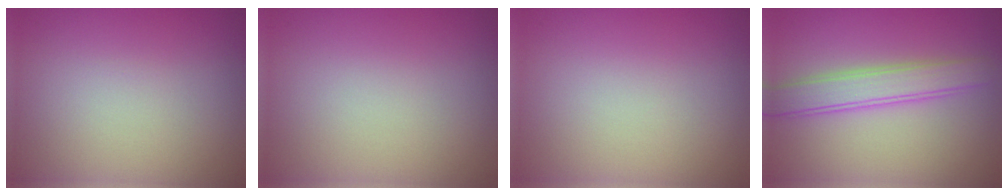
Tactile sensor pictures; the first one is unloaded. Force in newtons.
{"total": 0.0}
{"total": 0.0}
{"total": 3.5, "press": 3.5, "slide": 0.1}